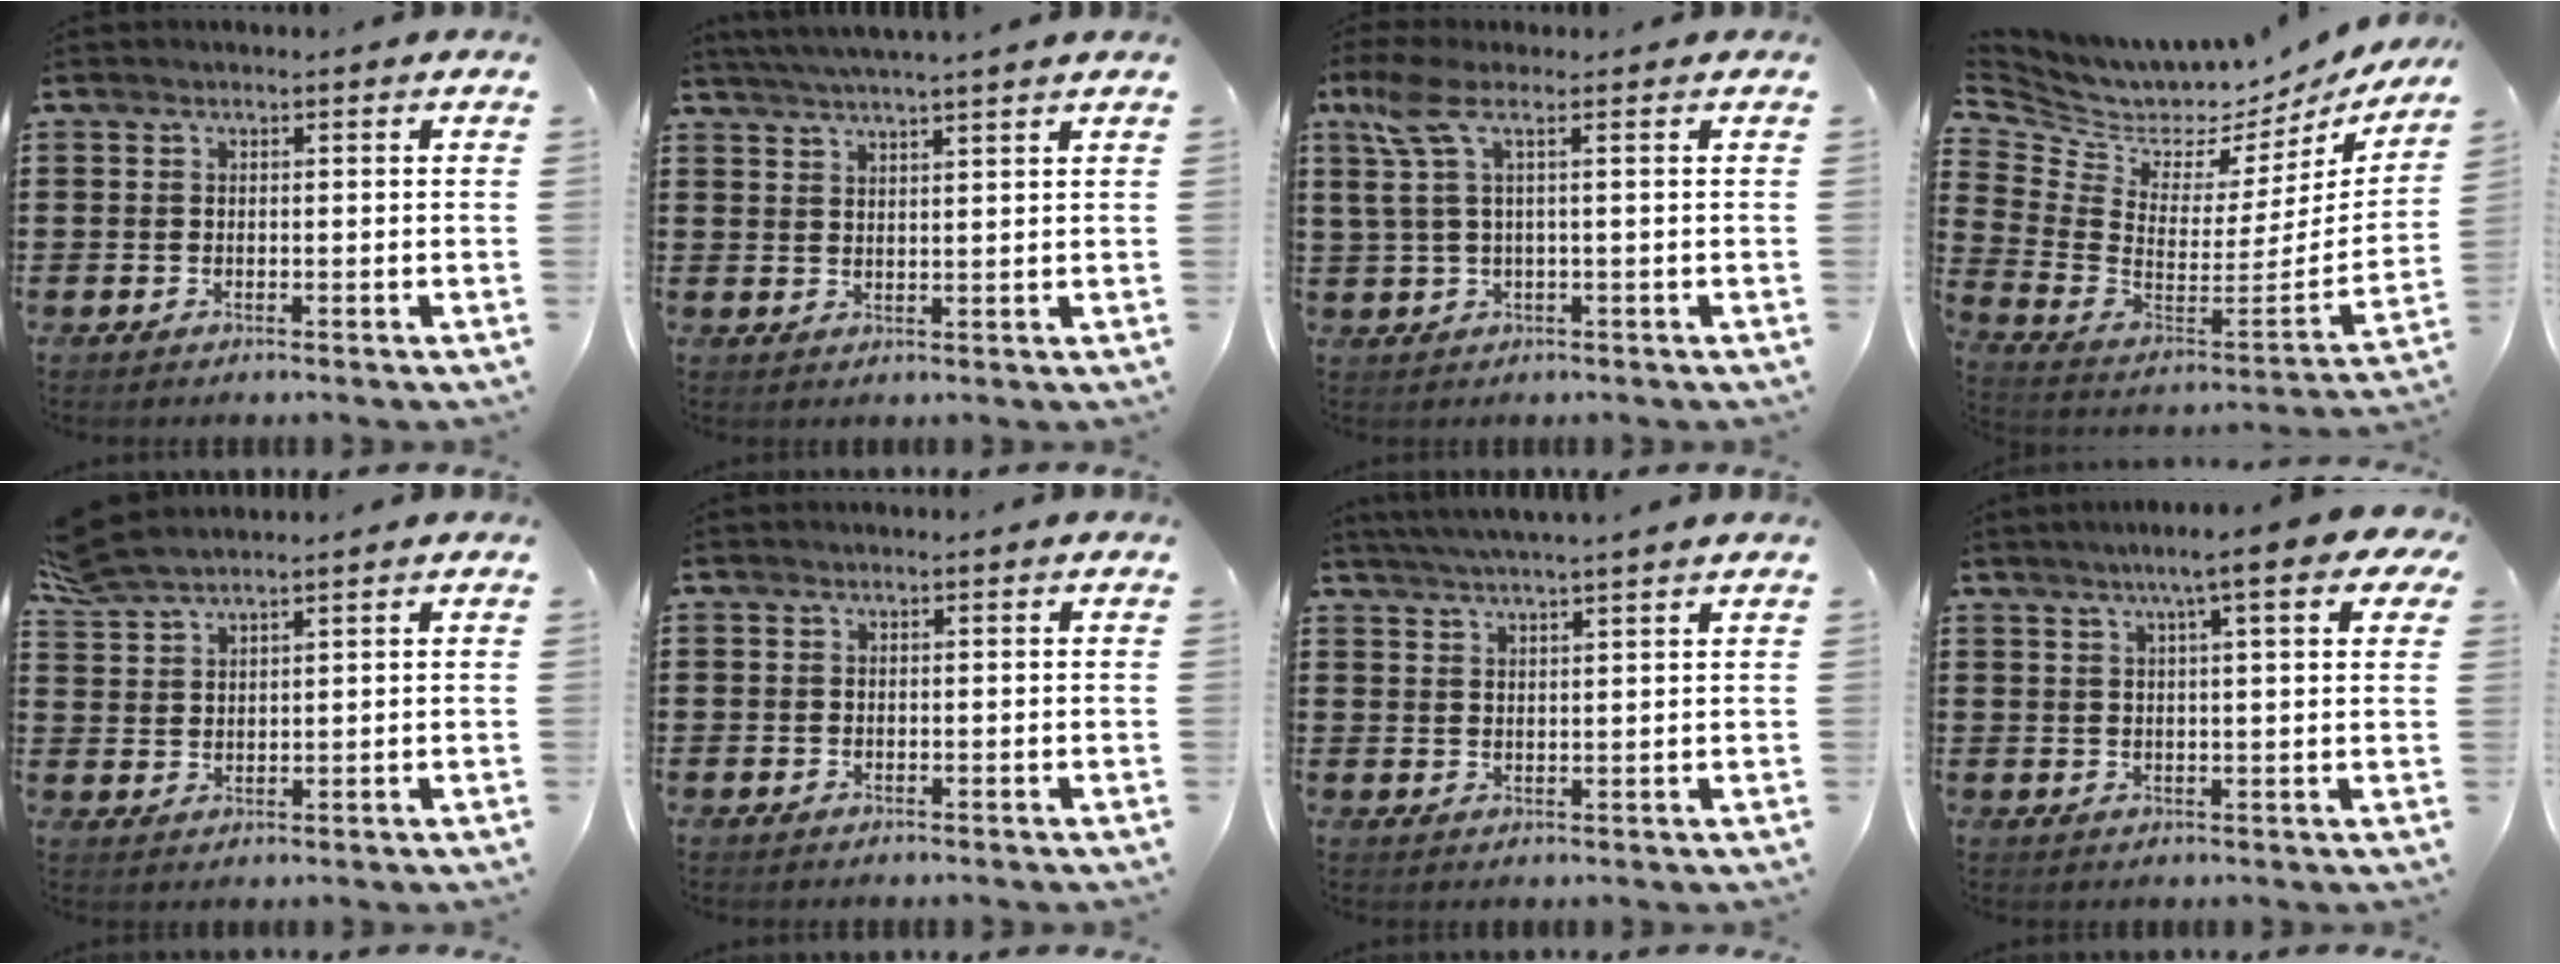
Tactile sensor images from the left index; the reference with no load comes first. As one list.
[{"total": 3.4, "force": [3.2, -0.8, 0.9], "torque": [-0.027, -0.008, 0.057]}, {"total": 4.7, "force": [1.5, 0.6, 4.4], "torque": [-0.113, -0.010, 0.020]}, {"total": 4.2, "force": [3.6, 2.0, 0.7], "torque": [-0.048, -0.054, 0.056]}, {"total": 4.2, "force": [3.9, 0.7, 1.4], "torque": [-0.041, -0.004, 0.074]}, {"total": 0.0}, {"total": 3.2, "force": [3.0, -0.8, 0.8], "torque": [-0.023, -0.007, 0.054]}, {"total": 7.1, "force": [4.1, 0.5, 5.8], "torque": [-0.104, 0.003, 0.064]}]